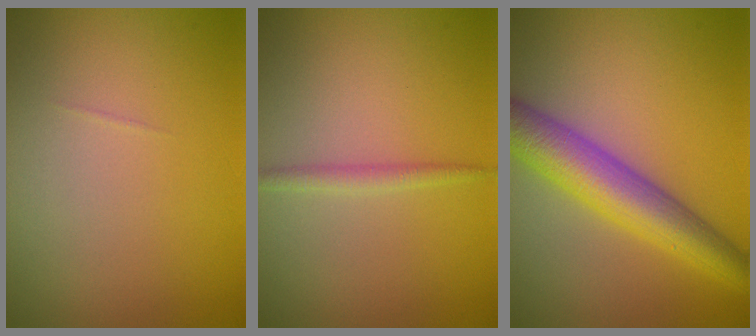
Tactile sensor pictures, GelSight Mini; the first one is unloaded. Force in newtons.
{"total": 1.3, "press": 1.3, "slide": 0.1}
{"total": 6.5, "press": 6.5, "slide": 0.2}